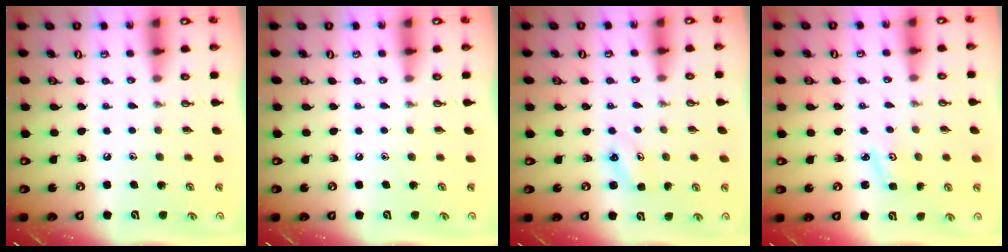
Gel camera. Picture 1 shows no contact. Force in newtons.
{"total": 0.0}
{"total": 3.7, "press": 3.6, "slide": 0.3}
{"total": 3.0, "press": 3.0, "slide": 0.4}